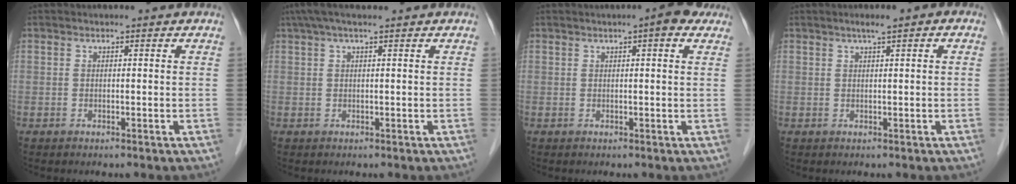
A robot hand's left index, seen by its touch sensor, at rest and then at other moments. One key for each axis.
{"total": 5.0, "fx": 3.7, "fy": 0.1, "fz": 3.4, "tx": -0.064, "ty": 0.044, "tz": 0.065}
{"total": 3.3, "fx": 2.0, "fy": 0.7, "fz": 2.5, "tx": -0.033, "ty": 0.007, "tz": 0.021}
{"total": 2.4, "fx": 1.1, "fy": 0.4, "fz": 2.1, "tx": -0.034, "ty": 0.011, "tz": 0.014}